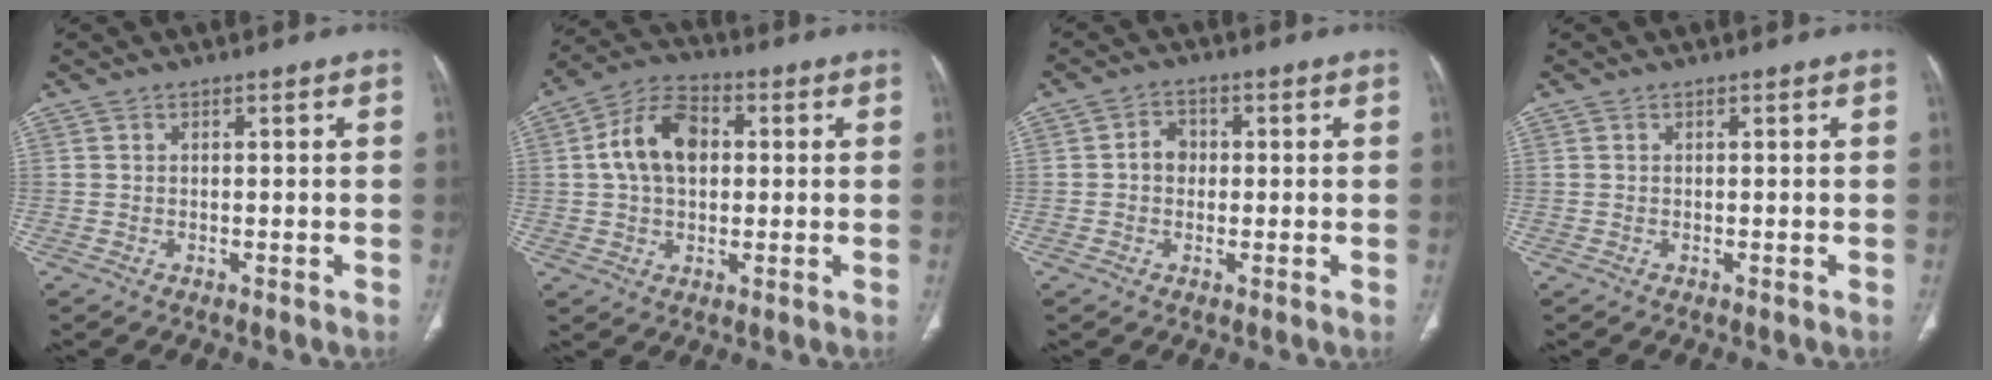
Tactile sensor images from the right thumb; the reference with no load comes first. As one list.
[{"total": 11.5, "force": [1.7, 7.6, 8.4], "torque": [-0.140, 0.020, 0.023]}, {"total": 3.4, "force": [0.0, 2.9, 1.8], "torque": [-0.015, 0.012, -0.008]}, {"total": 0.0}]